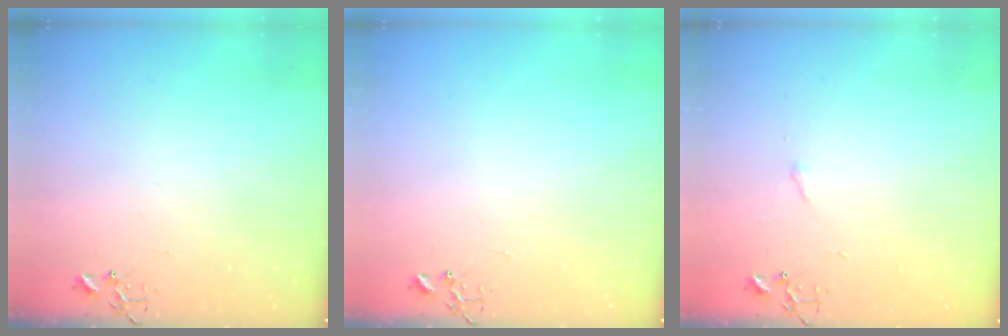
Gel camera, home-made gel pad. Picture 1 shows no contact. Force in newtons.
{"total": 0.0}
{"total": 2.9, "press": 2.9, "slide": 0.5}